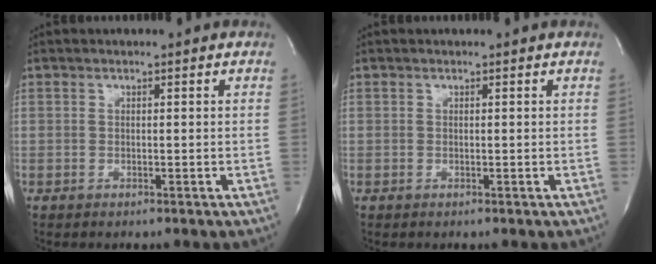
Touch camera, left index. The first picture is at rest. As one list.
[{"total": 0.0}]